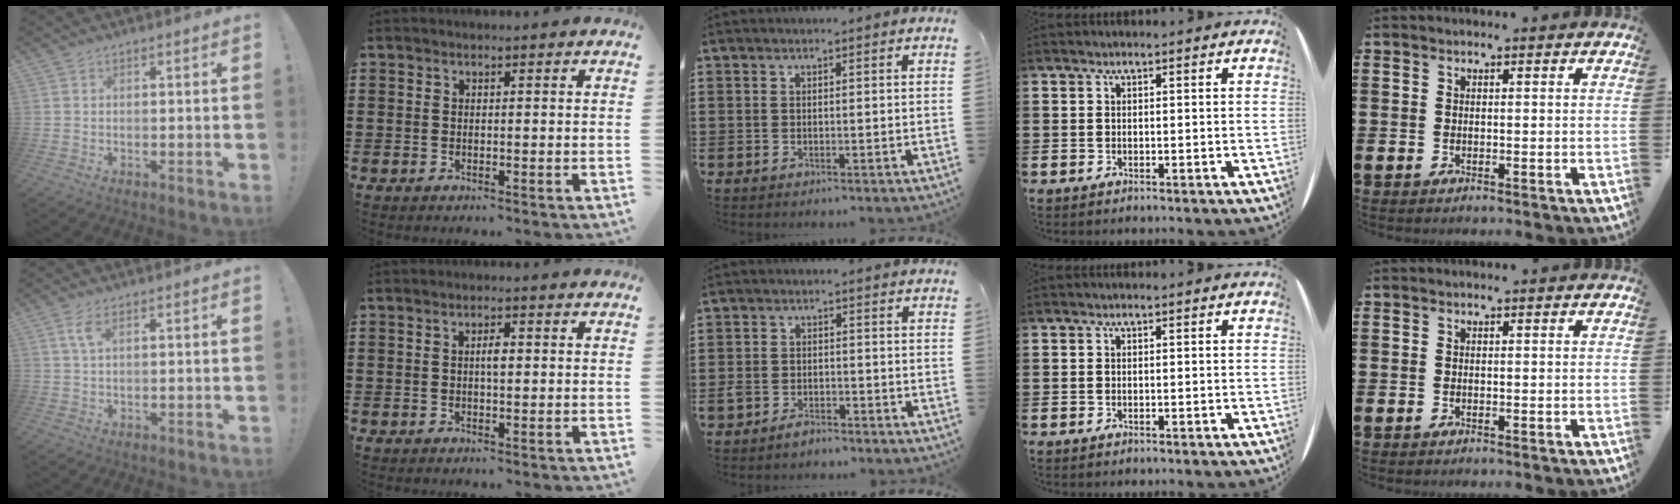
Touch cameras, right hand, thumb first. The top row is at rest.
{"thumb": {"total": 3.6, "force": [1.4, 1.2, 3.0], "torque": [-0.056, 0.000, 0.024]}, "index": {"total": 2.0, "force": [0.2, 0.6, 1.9], "torque": [-0.037, 0.004, 0.000]}, "middle": {"total": 2.5, "force": [-2.1, 1.1, 0.9], "torque": [-0.025, 0.005, -0.044]}}